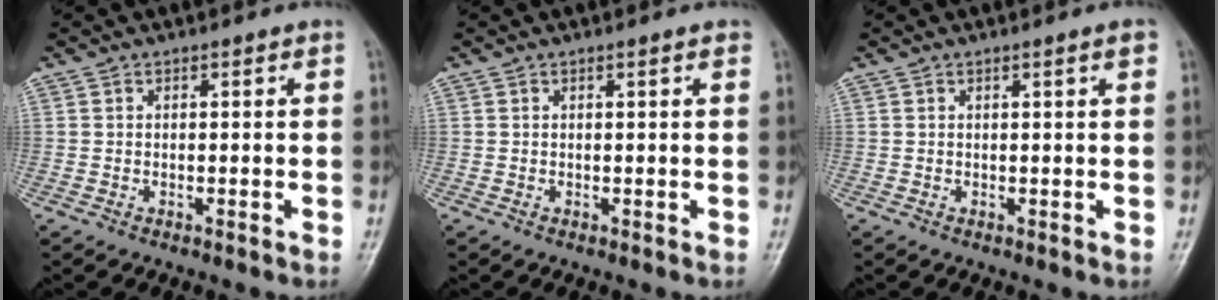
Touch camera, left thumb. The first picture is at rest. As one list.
[{"total": 1.0, "force": [0.6, 0.2, 0.8], "torque": [-0.012, 0.001, 0.005]}, {"total": 1.5, "force": [0.8, 0.1, 1.3], "torque": [-0.021, -0.001, 0.011]}]